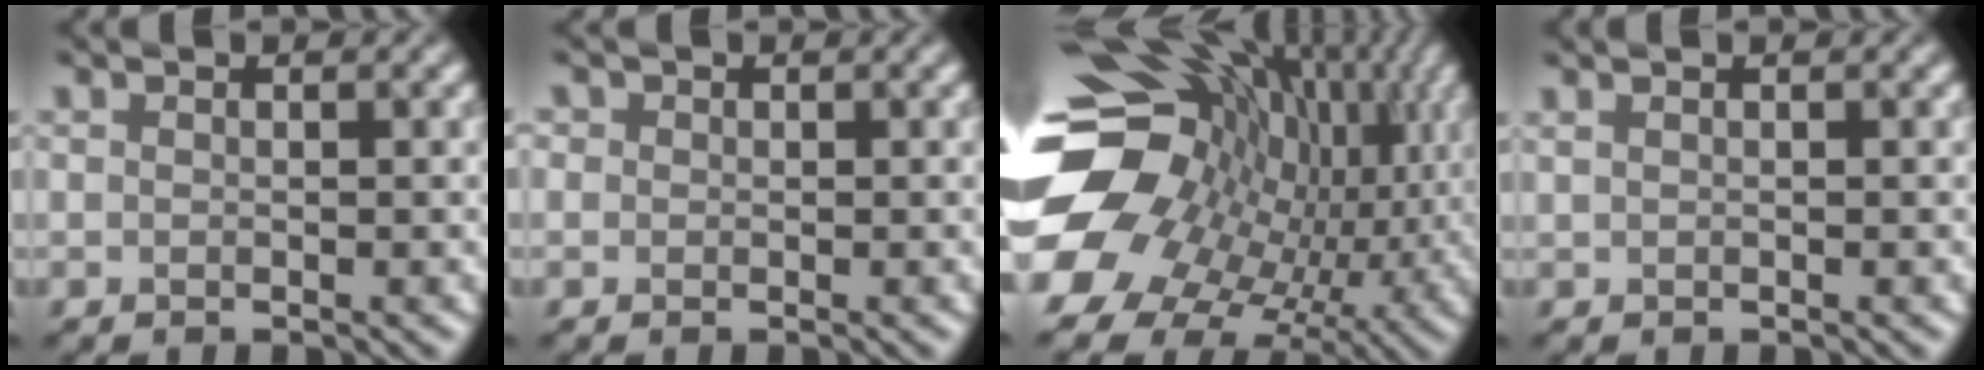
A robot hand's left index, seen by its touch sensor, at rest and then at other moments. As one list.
[{"total": 0.7, "force": [0.1, 0.7, 0.1], "torque": [0.002, -0.003, -0.007]}, {"total": 18.5, "force": [0.0, 14.3, 11.8], "torque": [-0.229, -0.031, 0.028]}, {"total": 1.1, "force": [0.7, 0.5, 0.7], "torque": [-0.012, -0.003, 0.003]}]